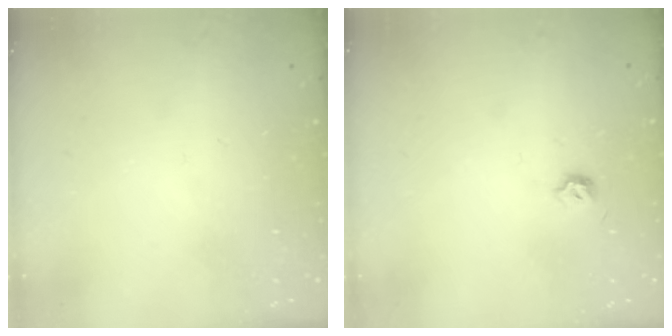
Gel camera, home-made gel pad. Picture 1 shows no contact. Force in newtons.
{"total": 3.5, "press": 3.5, "slide": 0.6}